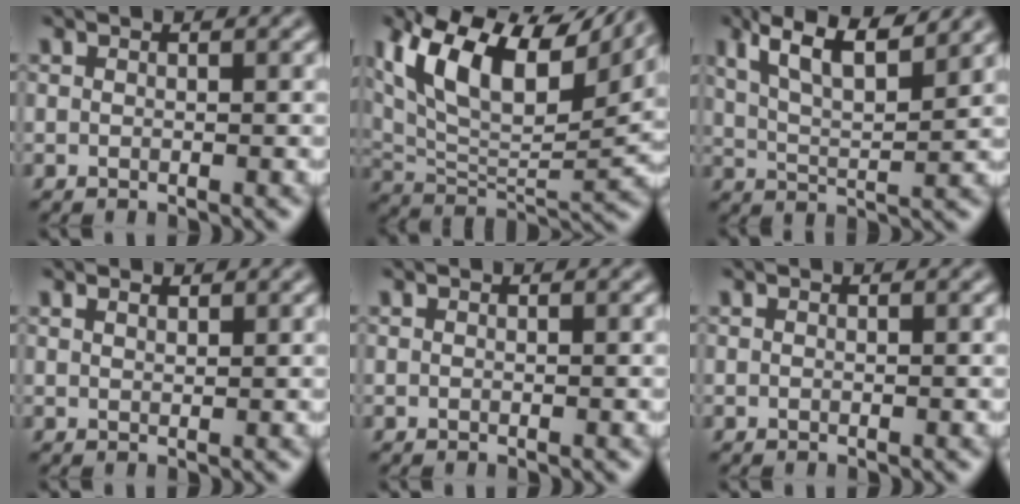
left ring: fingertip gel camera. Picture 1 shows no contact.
{"total": 13.7, "force": [7.4, 6.0, 9.8], "torque": [-0.173, 0.033, 0.128]}
{"total": 6.9, "force": [4.6, 1.9, 4.7], "torque": [-0.082, 0.013, 0.079]}
{"total": 1.0, "force": [0.9, 0.2, 0.3], "torque": [-0.008, -0.001, 0.015]}
{"total": 0.0}
{"total": 0.0}